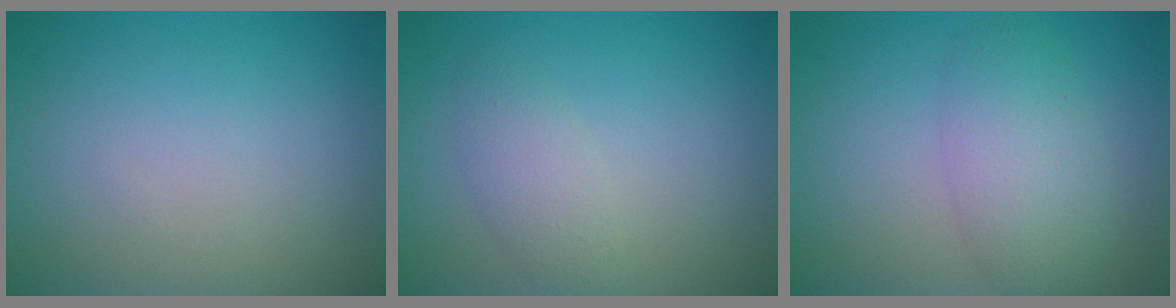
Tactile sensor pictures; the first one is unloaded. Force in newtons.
{"total": 2.1, "press": 2.1, "slide": 0.1}
{"total": 4.4, "press": 4.4, "slide": 0.1}